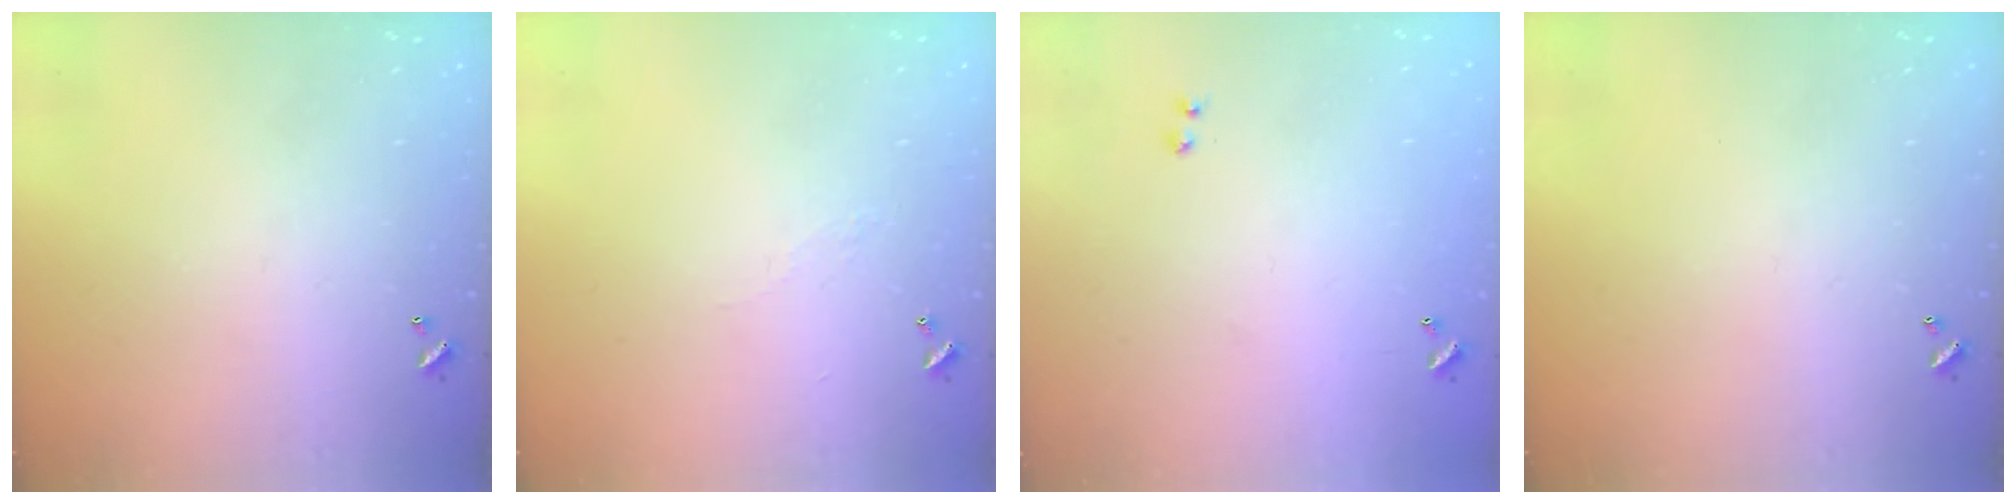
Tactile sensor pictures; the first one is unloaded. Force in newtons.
{"total": 3.1, "press": 3.0, "slide": 0.6}
{"total": 8.9, "press": 8.9, "slide": 0.4}
{"total": 0.0}